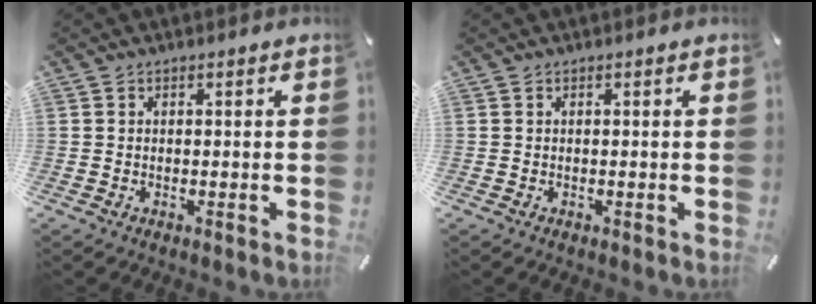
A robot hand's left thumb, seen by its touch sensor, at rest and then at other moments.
{"total": 0.0}